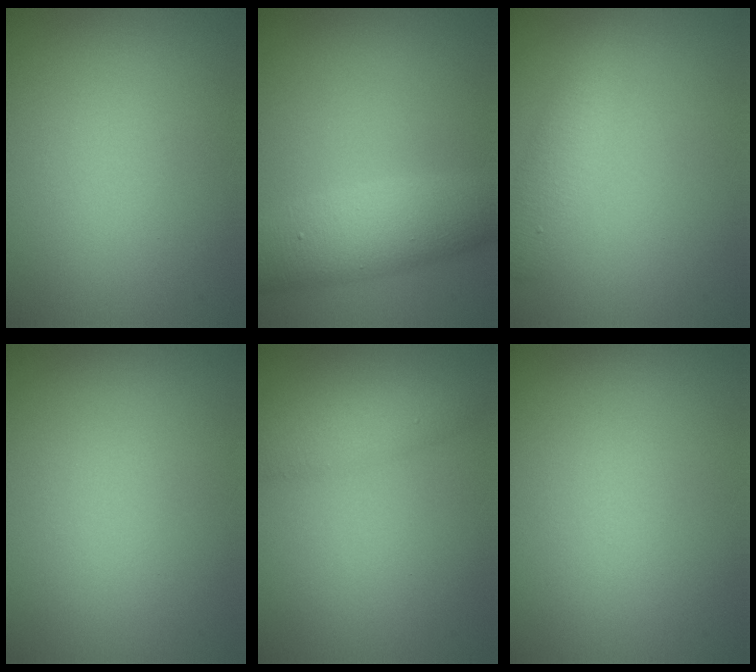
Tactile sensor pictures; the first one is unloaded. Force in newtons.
{"total": 5.3, "press": 5.3, "slide": 0.1}
{"total": 2.8, "press": 2.8, "slide": 0.1}
{"total": 0.0}
{"total": 2.5, "press": 2.5, "slide": 0.0}
{"total": 0.0}